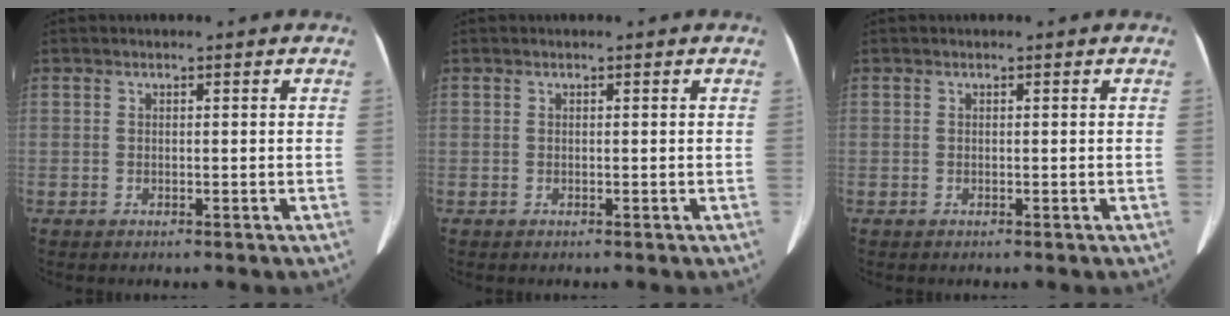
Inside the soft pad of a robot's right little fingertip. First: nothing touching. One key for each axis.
{"total": 0.0}
{"total": 0.0}